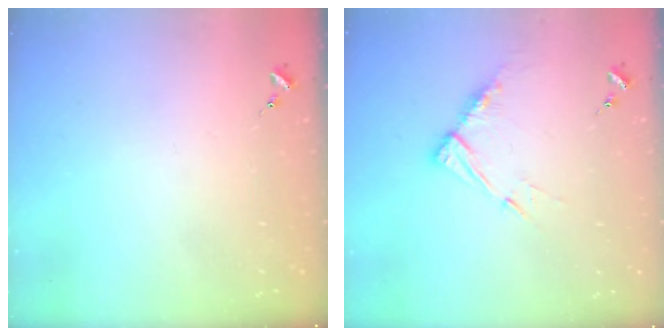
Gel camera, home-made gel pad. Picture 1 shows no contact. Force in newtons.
{"total": 9.4, "press": 9.4, "slide": 0.6}